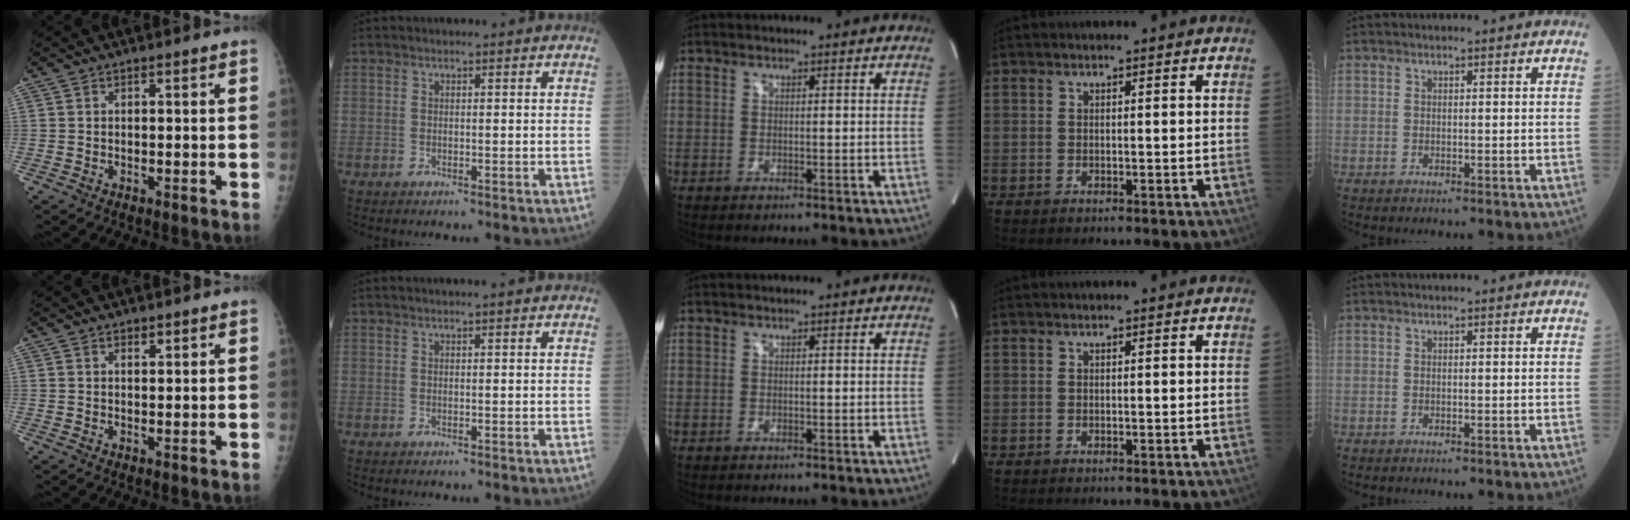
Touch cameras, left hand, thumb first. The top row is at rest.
{"thumb": {"total": 0.8, "force": [0.6, 0.4, 0.4], "torque": [0.003, -0.004, 0.009]}, "index": {"total": 1.3, "force": [1.0, -0.1, 0.8], "torque": [-0.009, 0.009, 0.017]}}